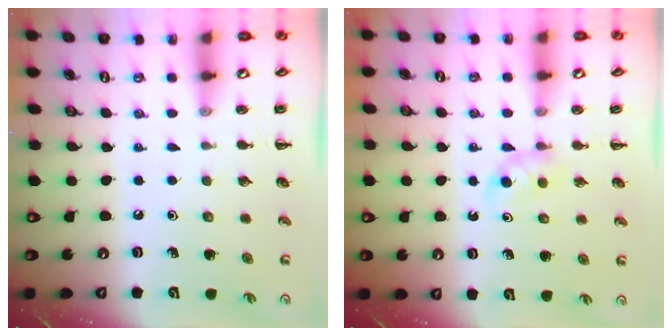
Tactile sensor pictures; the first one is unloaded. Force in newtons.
{"total": 3.3, "press": 3.0, "slide": 1.3}